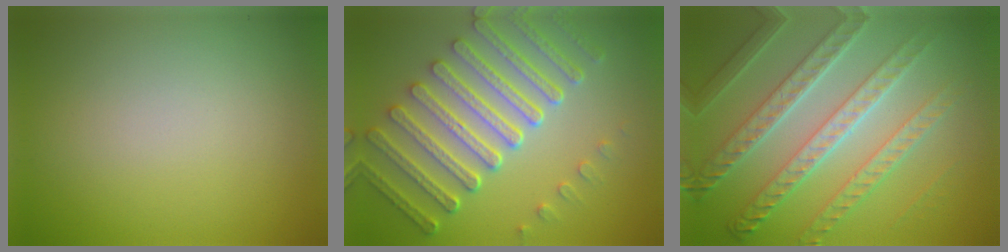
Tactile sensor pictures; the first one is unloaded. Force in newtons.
{"total": 7.4, "press": 5.6, "slide": 4.9}
{"total": 6.2, "press": 5.6, "slide": 2.7}